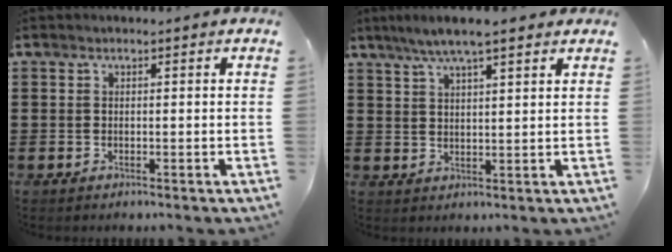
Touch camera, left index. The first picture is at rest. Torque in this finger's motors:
{"motor_torque": [1.11, -1.03, 0.23, 0.16]}